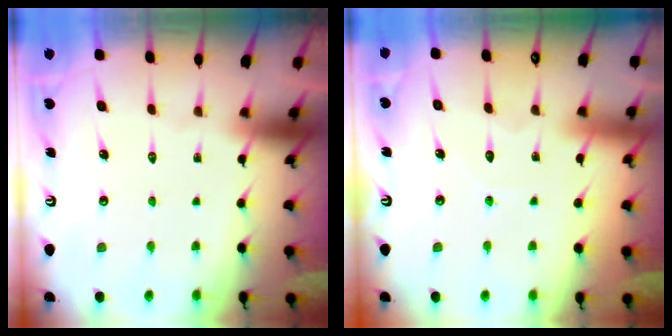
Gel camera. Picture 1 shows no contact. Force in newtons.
{"total": 4.3, "press": 4.3, "slide": 0.4}